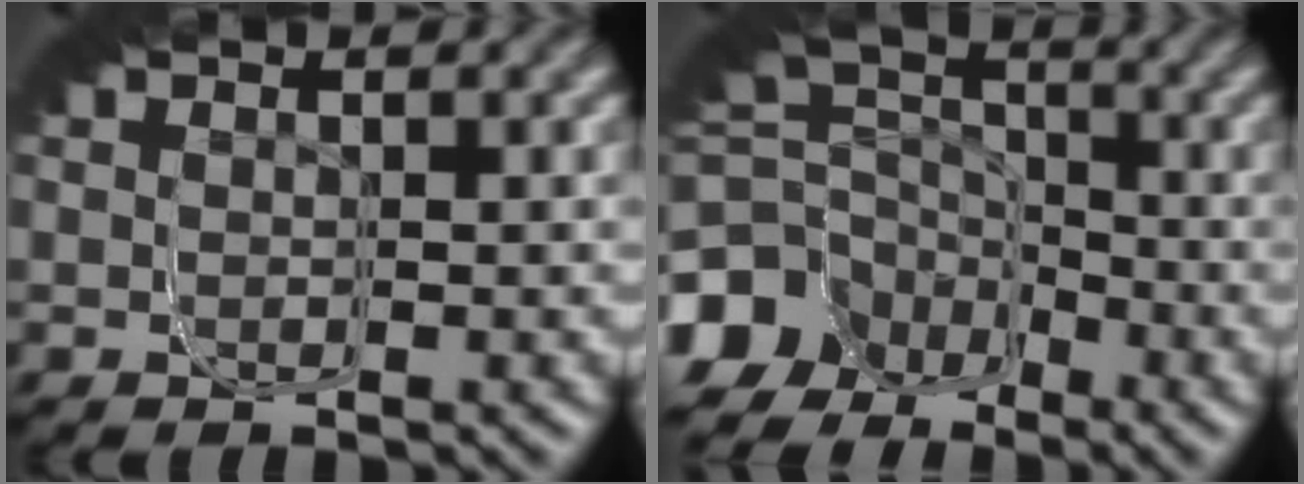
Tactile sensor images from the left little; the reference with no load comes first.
{"total": 10.4, "force": [-4.4, 7.6, 5.6], "torque": [-0.051, -0.012, -0.085]}